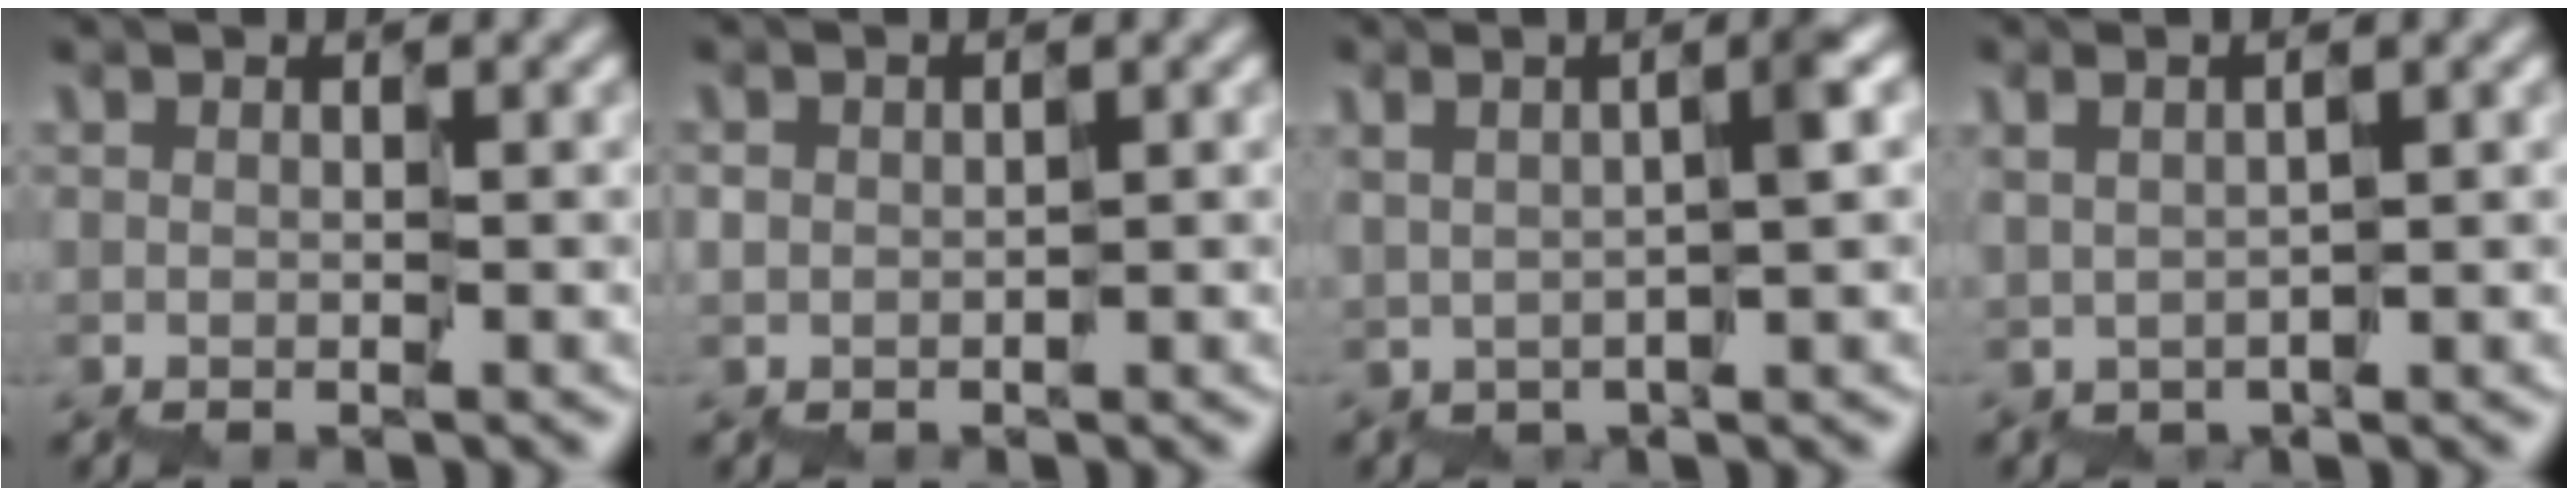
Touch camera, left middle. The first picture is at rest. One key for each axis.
{"total": 0.9, "fx": -0.5, "fy": 0.6, "fz": -0.5, "tx": 0.011, "ty": 0.005, "tz": -0.010}
{"total": 1.4, "fx": 0.5, "fy": -0.7, "fz": 1.2, "tx": -0.027, "ty": 0.007, "tz": 0.008}
{"total": 0.8, "fx": 0.2, "fy": -0.5, "fz": -0.6, "tx": 0.003, "ty": 0.005, "tz": 0.005}